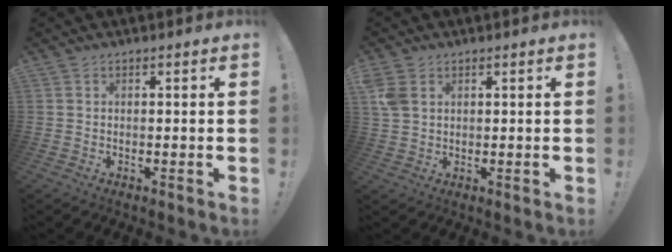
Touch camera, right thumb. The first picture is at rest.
{"total": 5.1, "force": [2.1, 3.5, 3.1], "torque": [-0.059, -0.003, 0.042]}